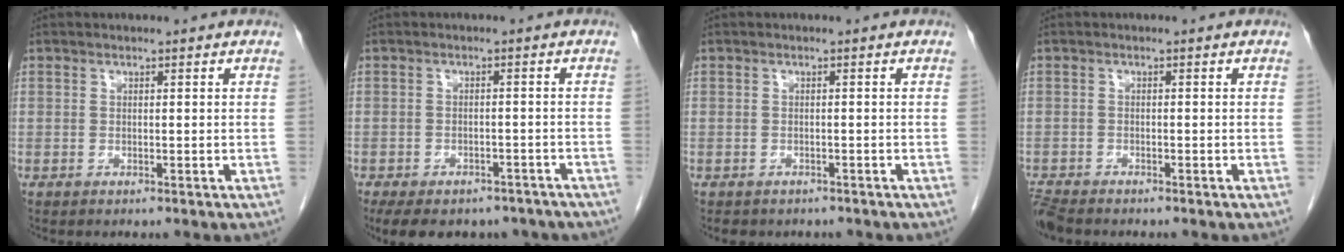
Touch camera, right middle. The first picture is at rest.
{"total": 15.1, "force": [-11.4, 7.5, 6.5], "torque": [-0.133, -0.005, -0.136]}
{"total": 3.7, "force": [-3.1, 1.7, 0.9], "torque": [-0.020, -0.003, -0.035]}
{"total": 3.2, "force": [-3.0, 0.5, 0.8], "torque": [-0.020, -0.015, -0.059]}